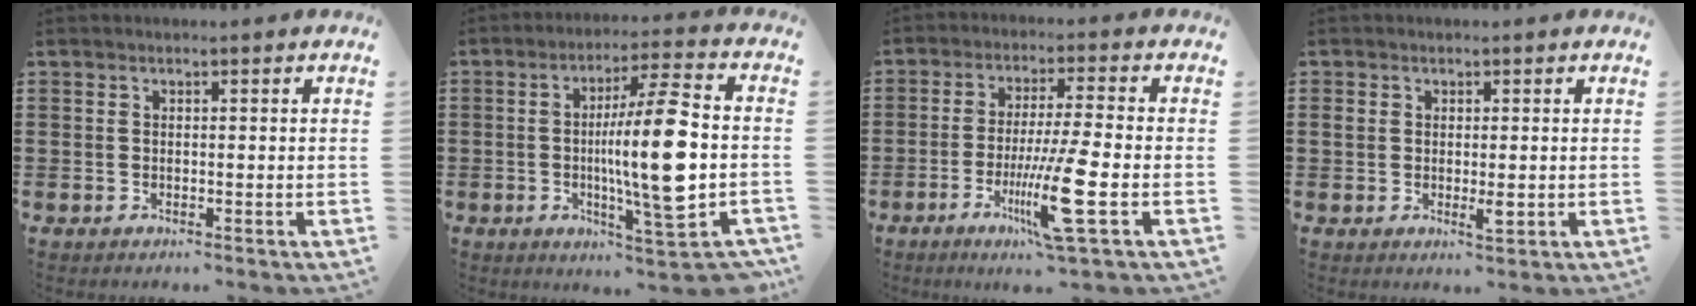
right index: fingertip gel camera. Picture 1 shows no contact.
{"total": 14.1, "force": [-1.5, 2.3, 13.8], "torque": [-0.222, -0.012, -0.032]}
{"total": 11.2, "force": [-3.9, 0.2, 10.5], "torque": [-0.206, -0.020, -0.075]}
{"total": 2.8, "force": [-0.2, 1.4, 2.4], "torque": [-0.044, 0.002, -0.003]}